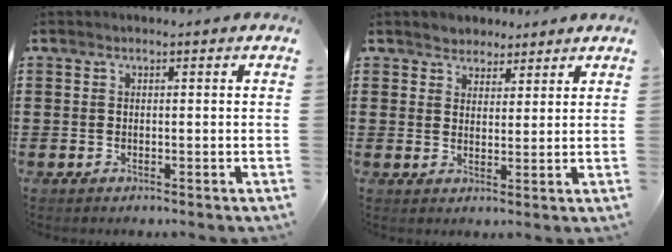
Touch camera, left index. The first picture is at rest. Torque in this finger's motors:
{"motor_torque": [2.14, 0.00, 0.23, 0.01]}